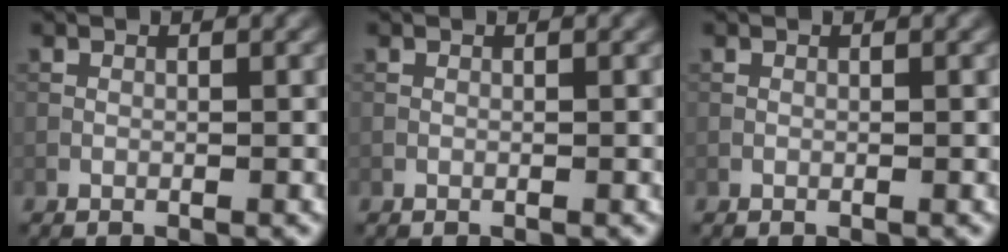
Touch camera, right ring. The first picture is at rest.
{"total": 0.0}
{"total": 0.0}